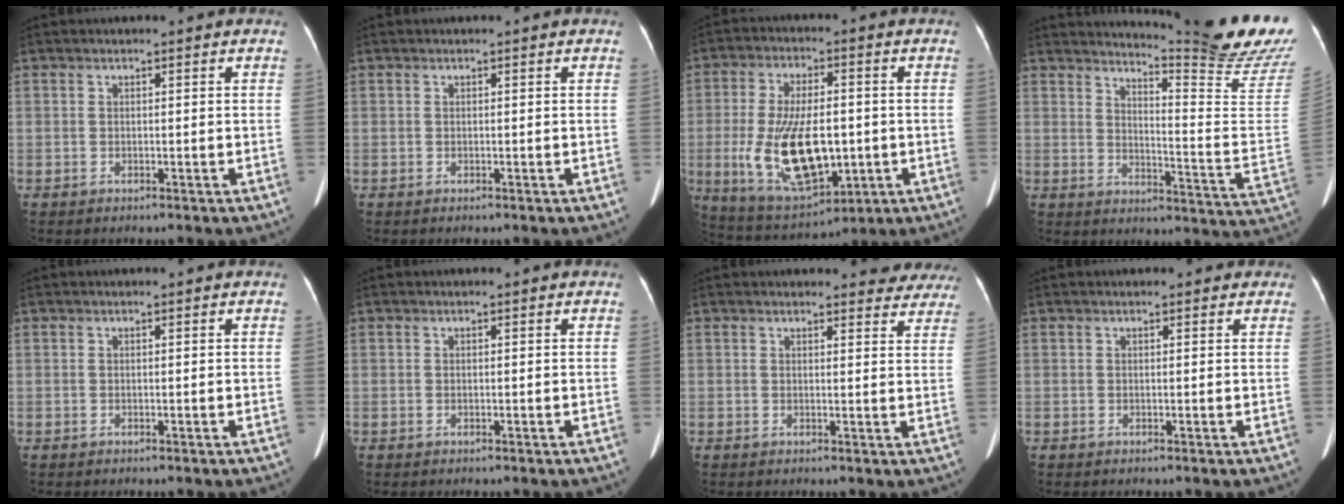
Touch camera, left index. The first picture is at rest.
{"total": 0.0}
{"total": 15.0, "force": [-2.3, 6.4, 13.4], "torque": [-0.258, -0.008, -0.023]}
{"total": 17.5, "force": [16.1, -2.8, 6.3], "torque": [-0.106, -0.133, 0.198]}
{"total": 0.0}
{"total": 0.0}
{"total": 10.1, "force": [9.6, 2.6, 1.7], "torque": [0.014, -0.013, 0.078]}
{"total": 2.1, "force": [1.8, 0.9, 0.7], "torque": [-0.006, 0.013, 0.013]}